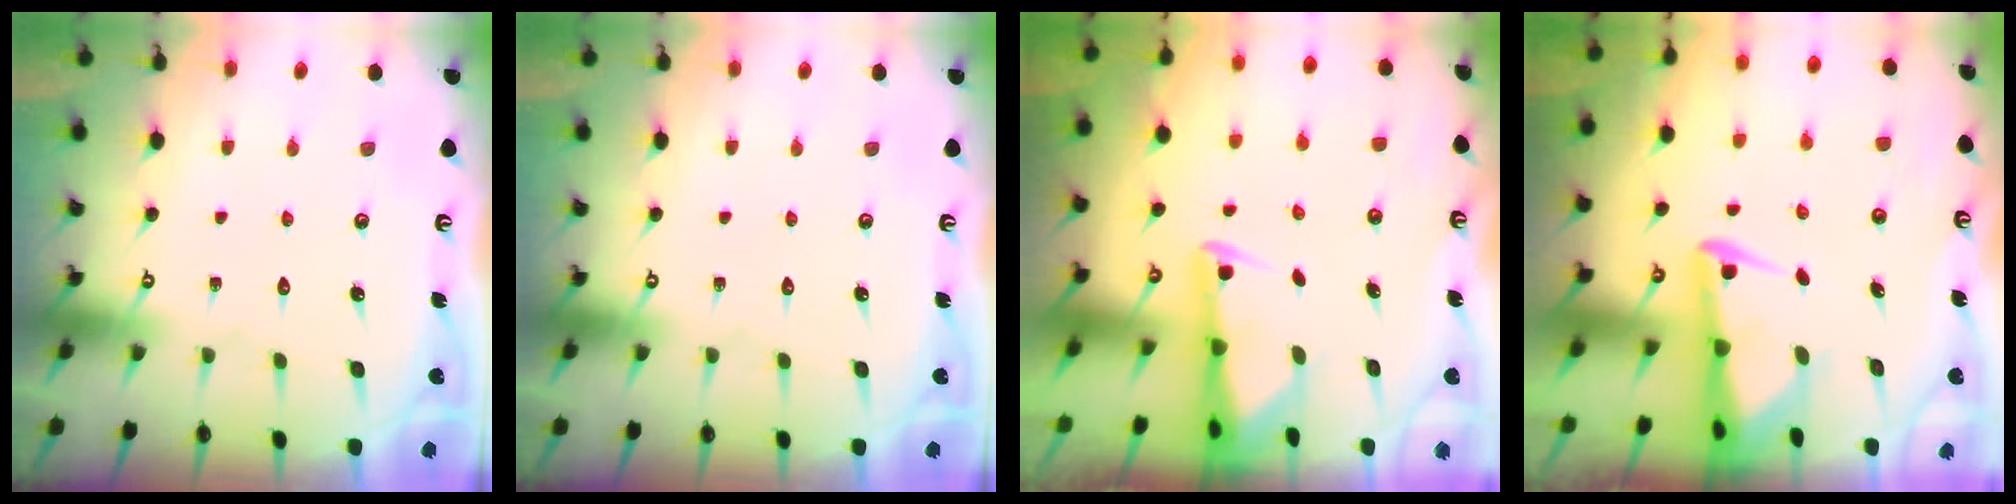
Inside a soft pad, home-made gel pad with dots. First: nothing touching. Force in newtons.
{"total": 0.0}
{"total": 2.4, "press": 2.3, "slide": 0.5}
{"total": 3.7, "press": 3.6, "slide": 0.9}